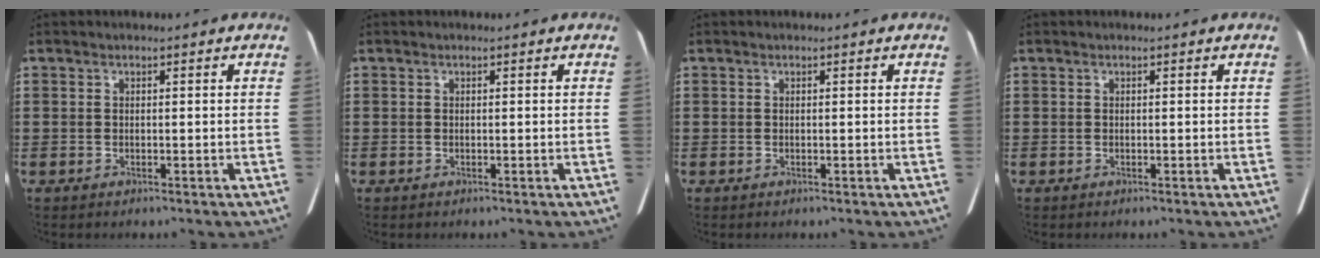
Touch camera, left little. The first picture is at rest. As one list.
[{"total": 0.0}, {"total": 0.0}, {"total": 0.0}]